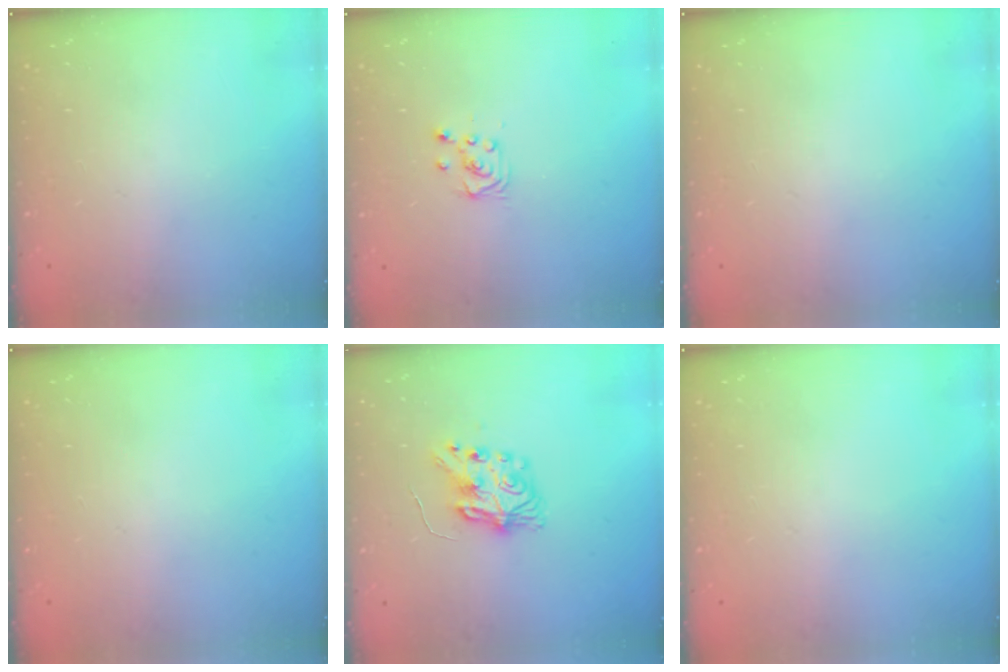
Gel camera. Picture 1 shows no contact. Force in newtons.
{"total": 3.4, "press": 3.4, "slide": 0.4}
{"total": 0.0}
{"total": 0.0}
{"total": 8.3, "press": 8.3, "slide": 0.4}
{"total": 0.0}